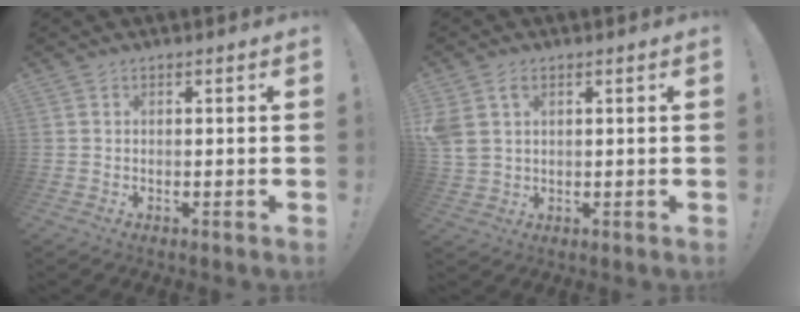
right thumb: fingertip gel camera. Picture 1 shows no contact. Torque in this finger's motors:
{"motor_torque": [1.29, 1.37, 0.78, -0.02, 0.06]}